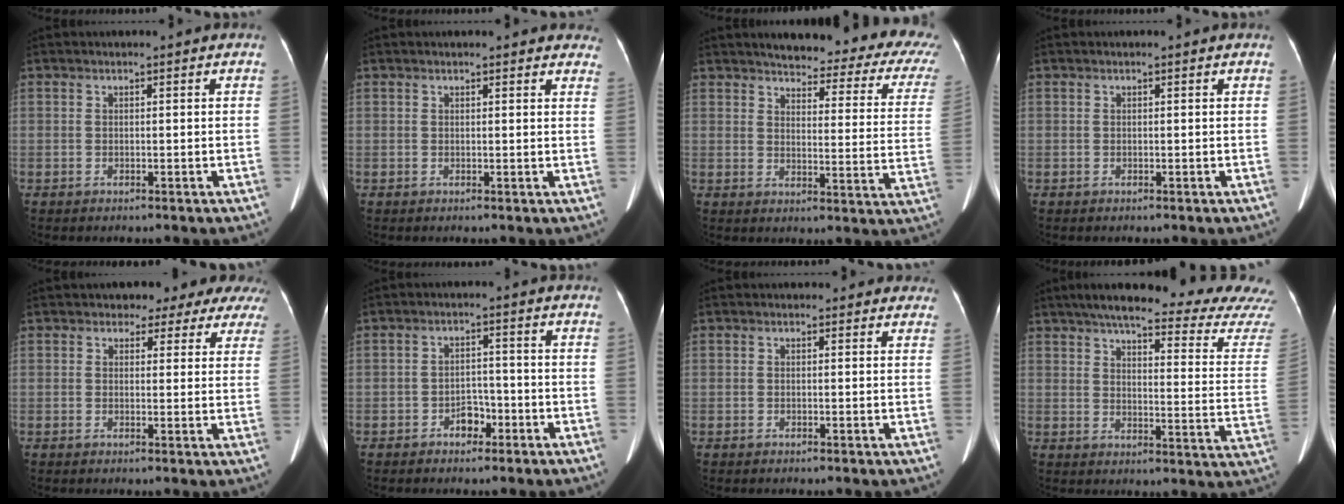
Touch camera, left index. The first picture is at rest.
{"total": 8.5, "force": [7.7, 2.1, 3.0], "torque": [-0.010, 0.000, 0.065]}
{"total": 19.8, "force": [16.6, 4.3, 10.0], "torque": [-0.103, -0.034, 0.172]}
{"total": 0.0}
{"total": 9.9, "force": [8.5, 4.2, 2.9], "torque": [-0.007, 0.008, 0.072]}
{"total": 3.1, "force": [-1.9, 1.9, 1.6], "torque": [-0.022, 0.007, -0.029]}
{"total": 2.7, "force": [2.2, 1.5, 0.2], "torque": [0.014, -0.001, 0.007]}
{"total": 27.3, "force": [24.4, 2.2, 12.1], "torque": [-0.168, -0.070, 0.287]}